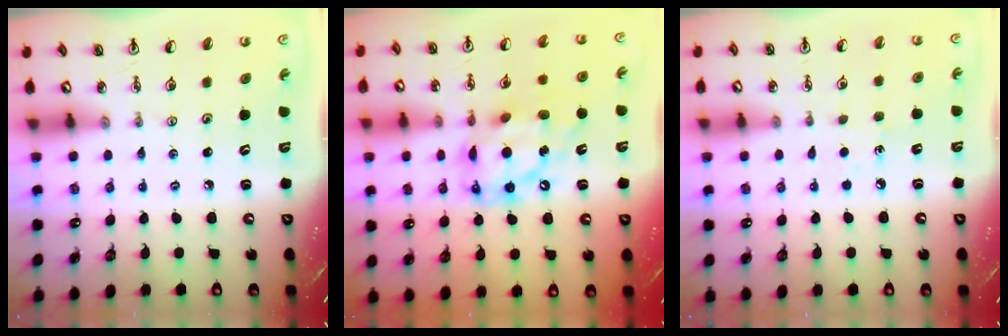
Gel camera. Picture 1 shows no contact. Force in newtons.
{"total": 15.5, "press": 15.5, "slide": 1.3}
{"total": 5.6, "press": 5.6, "slide": 0.6}